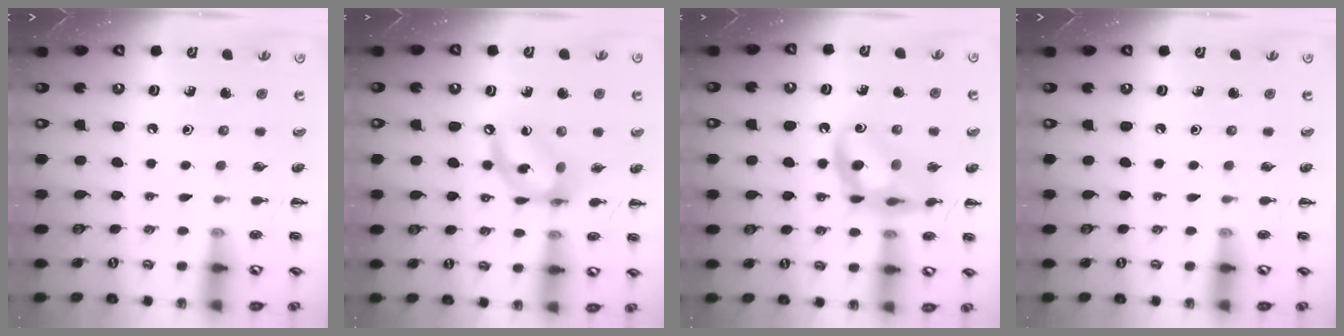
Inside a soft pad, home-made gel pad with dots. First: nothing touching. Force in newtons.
{"total": 12.1, "press": 11.7, "slide": 3.0}
{"total": 13.1, "press": 12.9, "slide": 2.4}
{"total": 0.0}